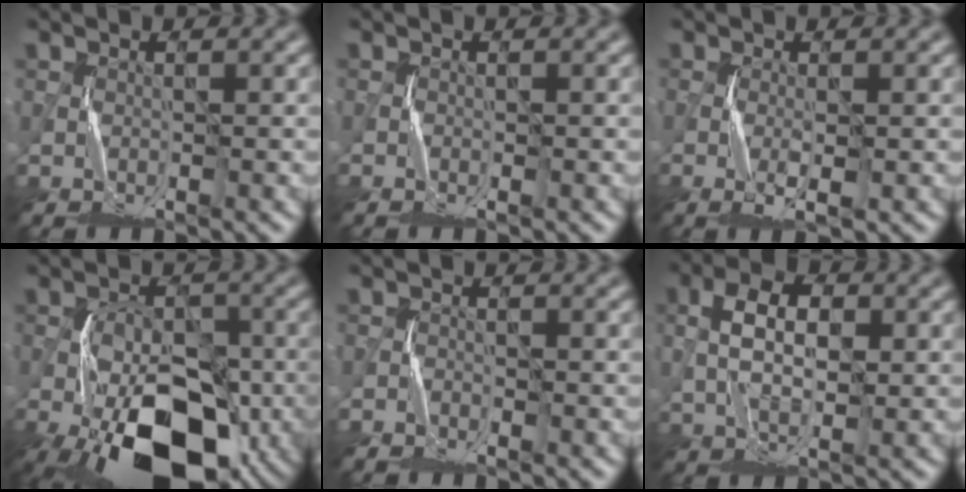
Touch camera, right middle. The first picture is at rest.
{"total": 0.5, "force": [-0.1, -0.2, -0.5], "torque": [0.013, -0.004, -0.001]}
{"total": 1.6, "force": [-0.4, 0.2, 1.5], "torque": [-0.032, -0.005, -0.009]}
{"total": 14.3, "force": [-7.1, 7.0, 10.3], "torque": [-0.165, -0.022, -0.123]}
{"total": 0.9, "force": [-0.7, -0.1, -0.6], "torque": [0.018, -0.005, -0.015]}
{"total": 4.2, "force": [0.8, 2.3, 3.4], "torque": [-0.060, 0.001, 0.014]}